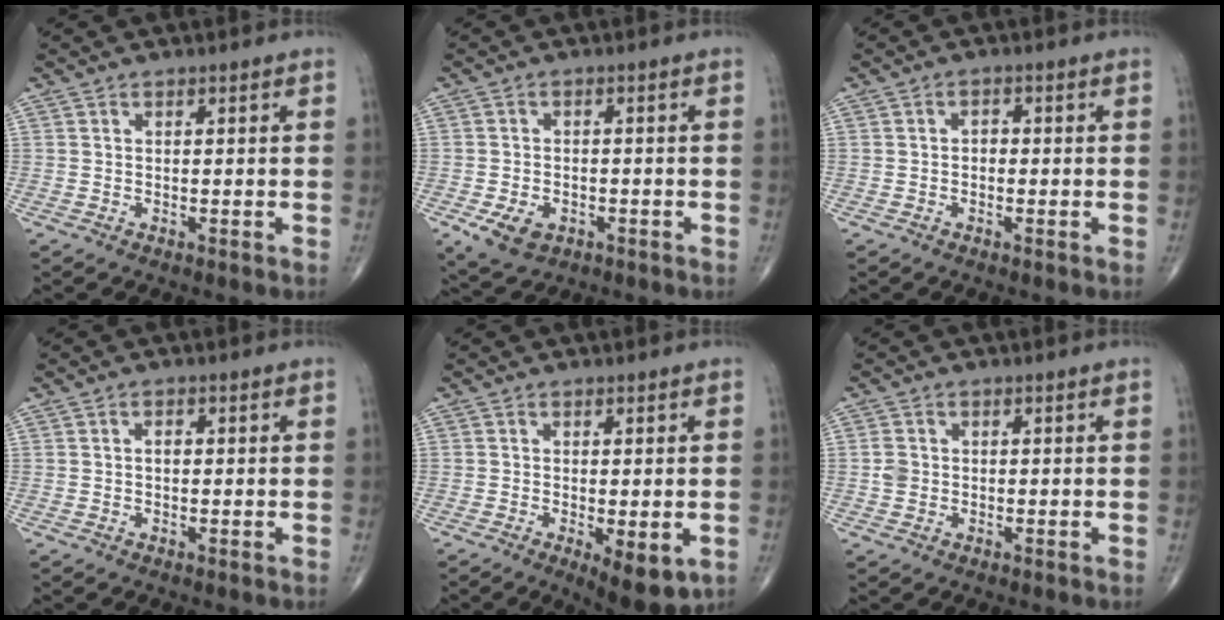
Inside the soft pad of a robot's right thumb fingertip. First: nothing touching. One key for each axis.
{"total": 6.0, "fx": -2.5, "fy": 4.2, "fz": 3.5, "tx": -0.059, "ty": 0.005, "tz": -0.034}
{"total": 1.3, "fx": -0.2, "fy": 0.9, "fz": 0.8, "tx": -0.004, "ty": 0.004, "tz": -0.008}
{"total": 1.2, "fx": 0.1, "fy": 0.7, "fz": 0.9, "tx": -0.014, "ty": 0.002, "tz": -0.001}
{"total": 7.4, "fx": -2.3, "fy": 2.8, "fz": 6.5, "tx": -0.088, "ty": -0.017, "tz": -0.029}
{"total": 2.2, "fx": -0.2, "fy": 1.8, "fz": 1.1, "tx": -0.019, "ty": 0.006, "tz": -0.005}